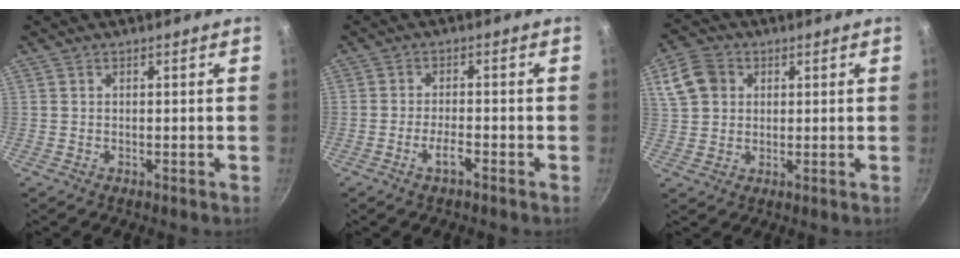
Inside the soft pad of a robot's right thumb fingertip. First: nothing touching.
{"total": 3.4, "force": [-2.0, 0.8, 2.6], "torque": [-0.051, 0.014, -0.039]}
{"total": 9.2, "force": [2.9, 7.5, 4.5], "torque": [-0.076, 0.006, 0.047]}